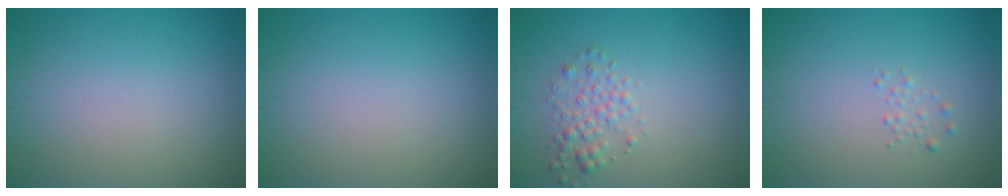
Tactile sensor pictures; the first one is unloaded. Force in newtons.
{"total": 0.0}
{"total": 2.0, "press": 2.0, "slide": 0.1}
{"total": 0.8, "press": 0.8, "slide": 0.0}